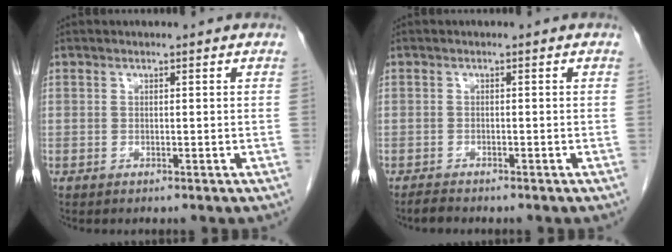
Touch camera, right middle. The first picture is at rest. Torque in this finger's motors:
{"motor_torque": [0.06, -0.02, -0.03, 0.00]}